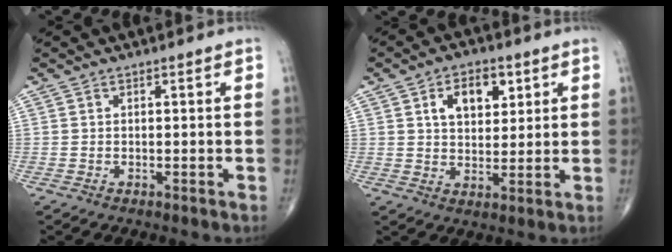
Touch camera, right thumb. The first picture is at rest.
{"total": 8.4, "force": [3.3, 5.2, 5.7], "torque": [-0.061, -0.012, 0.052]}